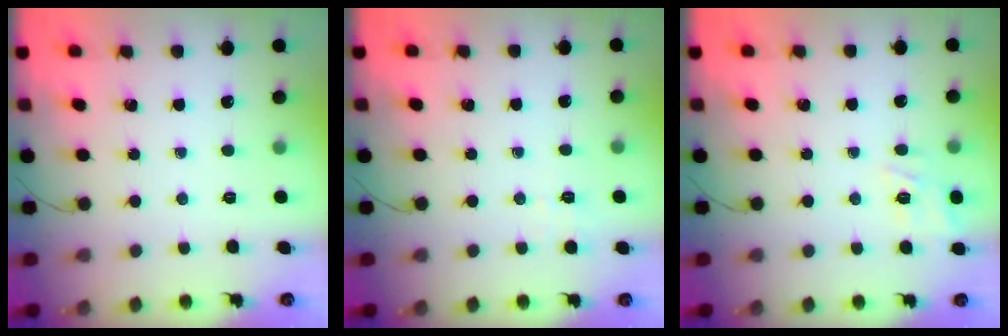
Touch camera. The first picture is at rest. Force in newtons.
{"total": 2.2, "press": 1.7, "slide": 1.5}
{"total": 5.0, "press": 4.9, "slide": 1.3}